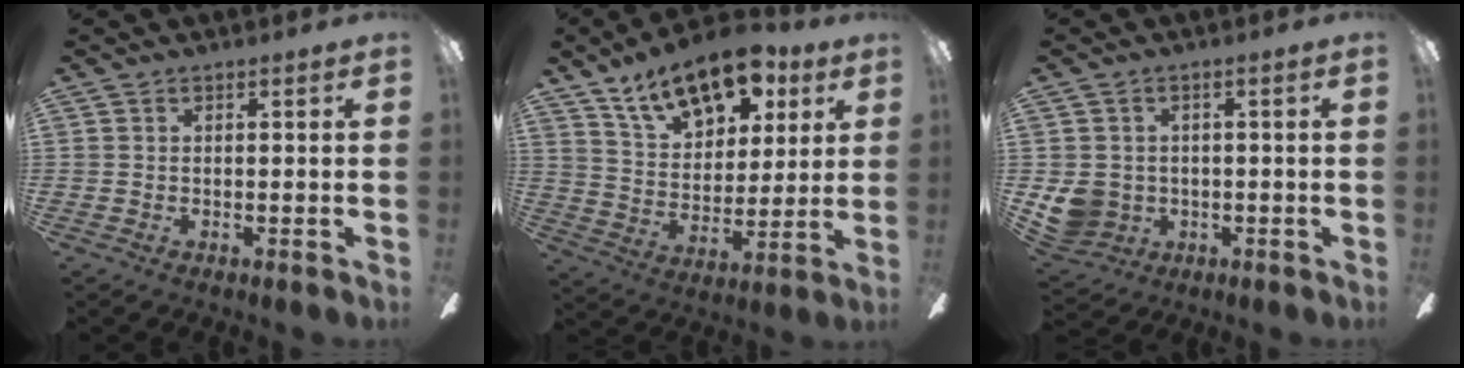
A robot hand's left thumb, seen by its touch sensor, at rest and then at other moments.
{"total": 17.1, "force": [11.7, 9.0, 8.6], "torque": [-0.137, -0.059, 0.208]}
{"total": 6.6, "force": [-0.3, 6.2, 2.3], "torque": [-0.062, 0.004, -0.005]}